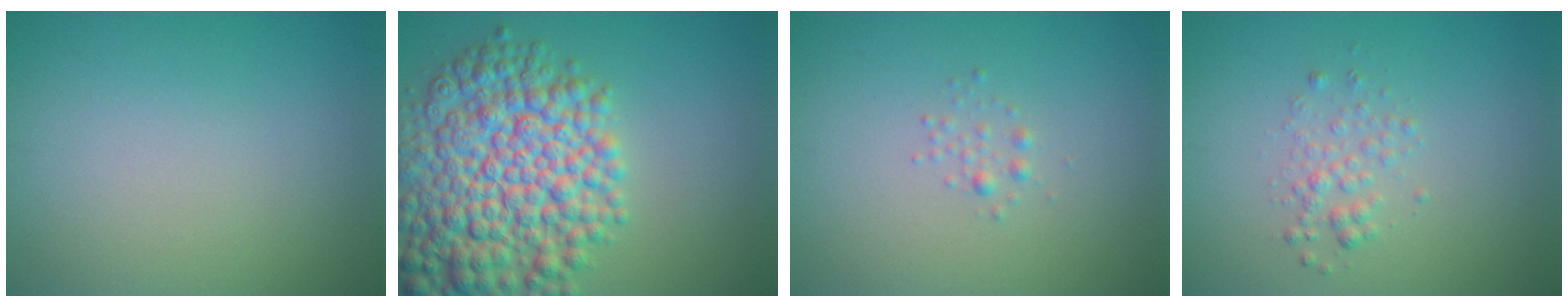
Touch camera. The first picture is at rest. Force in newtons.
{"total": 10.8, "press": 10.8, "slide": 0.3}
{"total": 0.8, "press": 0.8, "slide": 0.0}
{"total": 1.5, "press": 1.5, "slide": 0.1}